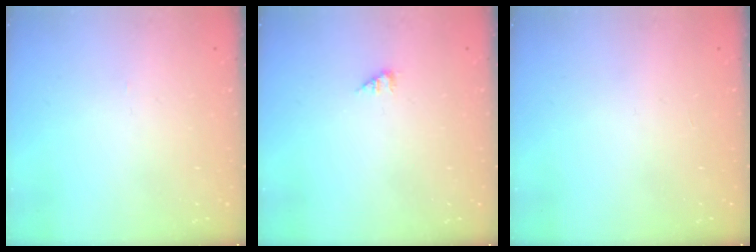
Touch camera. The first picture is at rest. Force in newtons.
{"total": 1.3, "press": 1.3, "slide": 0.2}
{"total": 0.0}